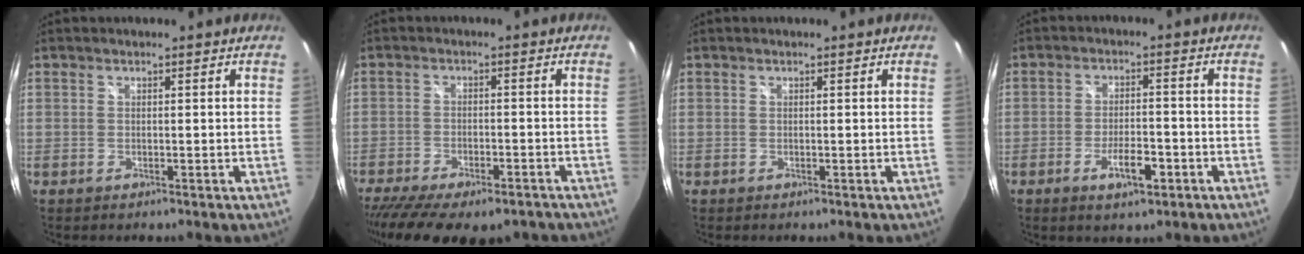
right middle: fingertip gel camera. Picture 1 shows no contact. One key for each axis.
{"total": 16.3, "fx": -12.6, "fy": 5.5, "fz": 8.7, "tx": -0.182, "ty": -0.049, "tz": -0.186}
{"total": 0.0}
{"total": 6.0, "fx": -3.2, "fy": 2.2, "fz": 4.6, "tx": -0.094, "ty": -0.006, "tz": -0.049}